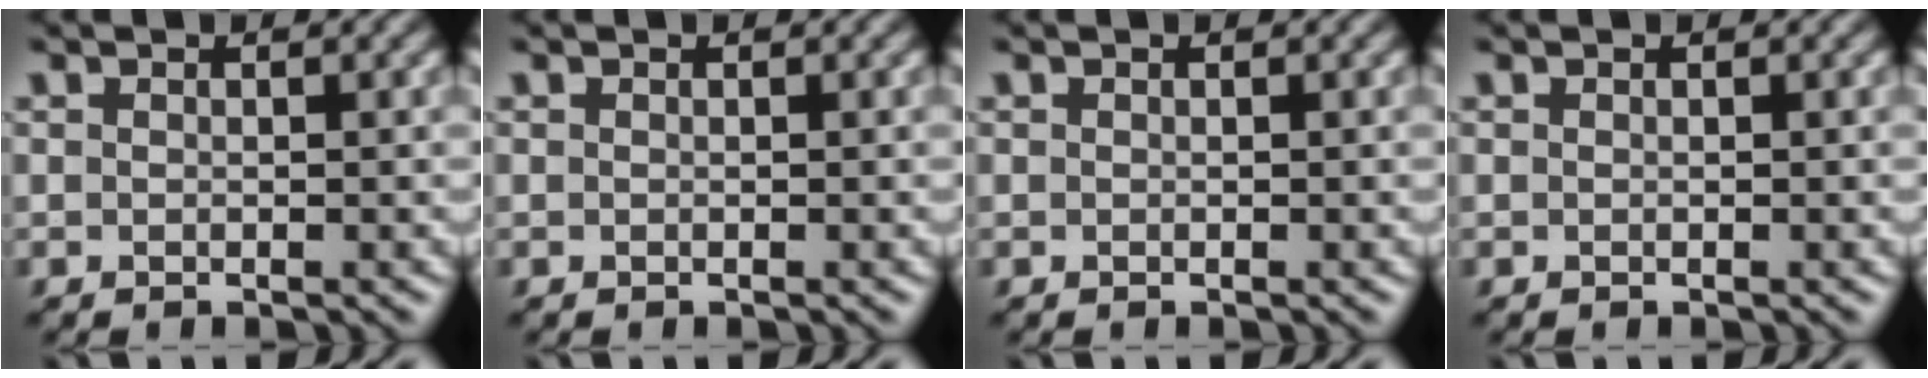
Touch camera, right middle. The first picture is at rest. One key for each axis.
{"total": 0.0}
{"total": 0.0}
{"total": 0.0}